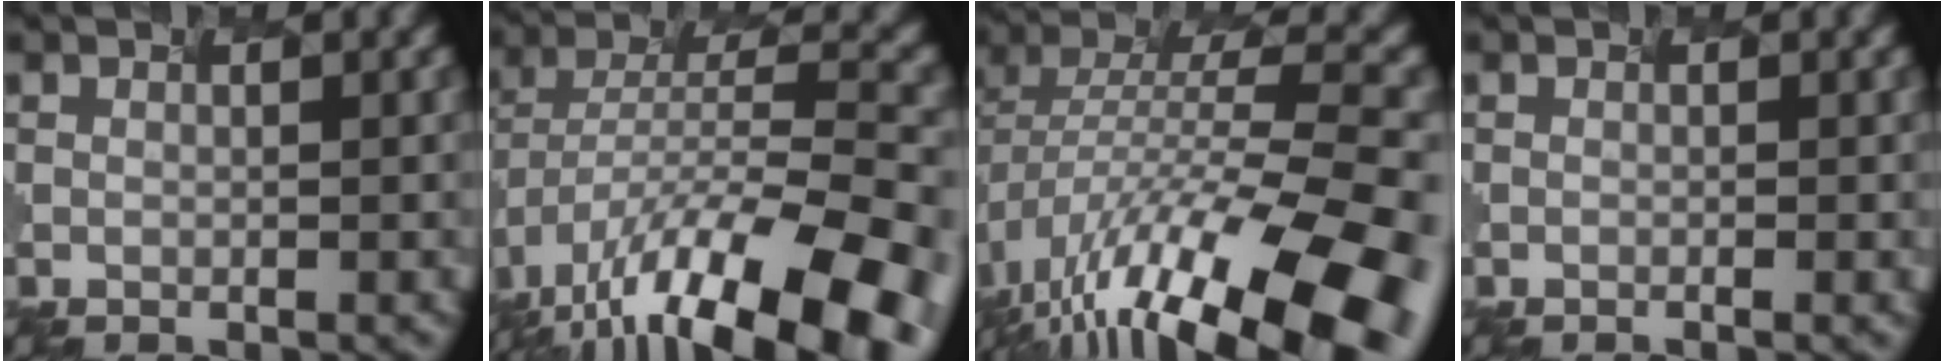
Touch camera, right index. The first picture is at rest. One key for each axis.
{"total": 14.3, "fx": -9.9, "fy": 3.8, "fz": 9.7, "tx": -0.210, "ty": -0.002, "tz": -0.140}
{"total": 15.3, "fx": -8.9, "fy": 4.5, "fz": 11.6, "tx": -0.241, "ty": -0.002, "tz": -0.120}
{"total": 0.6, "fx": -0.5, "fy": -0.1, "fz": 0.3, "tx": -0.006, "ty": -0.002, "tz": -0.002}